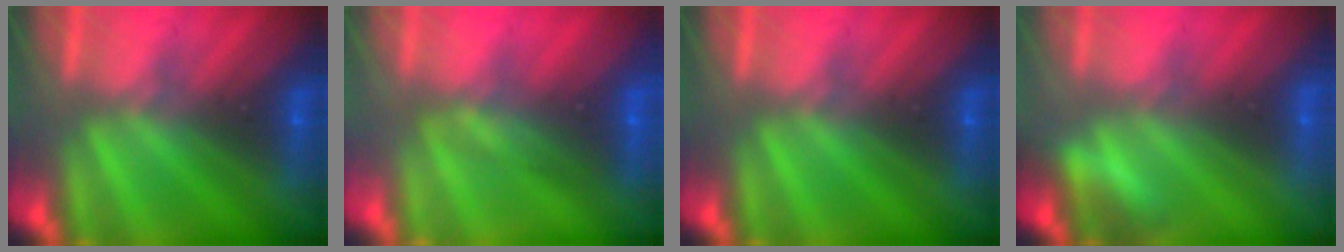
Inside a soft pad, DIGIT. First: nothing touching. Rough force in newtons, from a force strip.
{"total": 1.6}
{"total": 0.0}
{"total": 2.8}